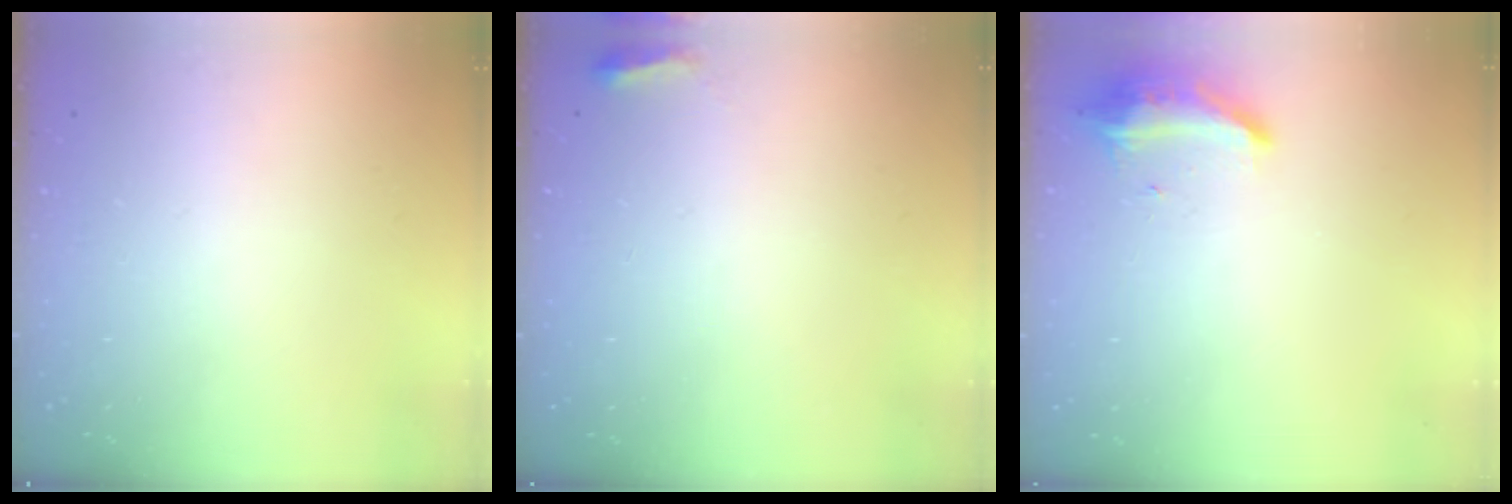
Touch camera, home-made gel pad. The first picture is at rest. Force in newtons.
{"total": 5.0, "press": 4.9, "slide": 1.0}
{"total": 8.5, "press": 8.5, "slide": 0.4}